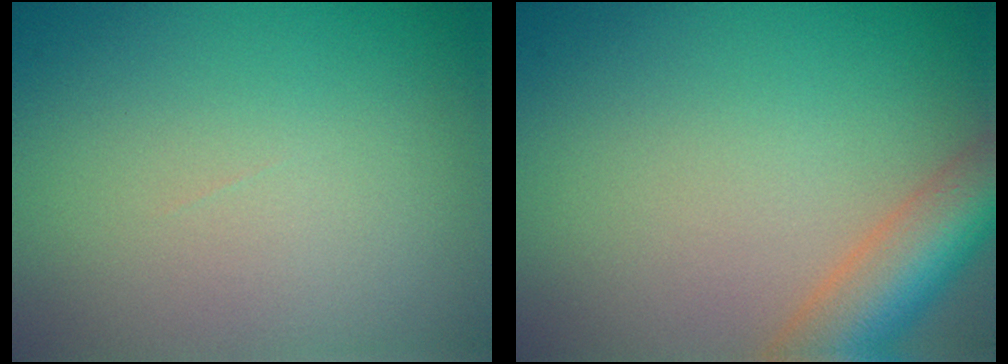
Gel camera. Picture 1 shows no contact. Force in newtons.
{"total": 6.7, "press": 6.7, "slide": 0.4}